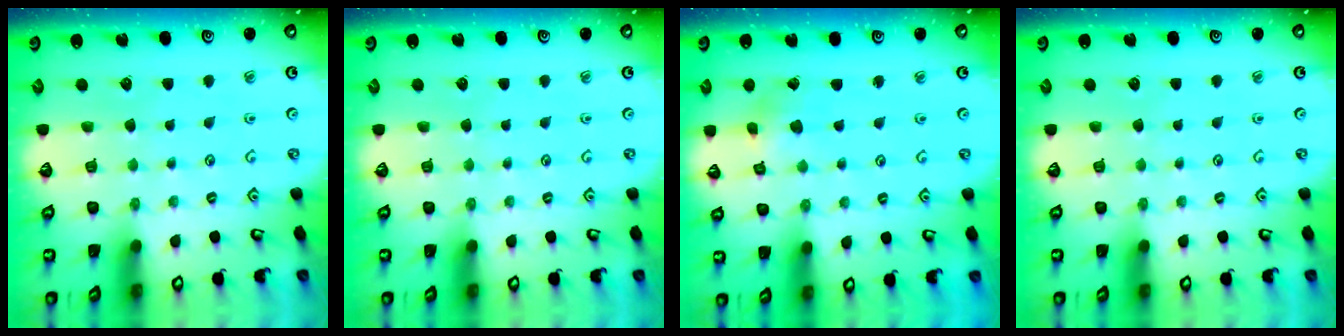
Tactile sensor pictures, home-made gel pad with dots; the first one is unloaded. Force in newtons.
{"total": 0.0}
{"total": 2.8, "press": 2.7, "slide": 0.4}
{"total": 0.0}